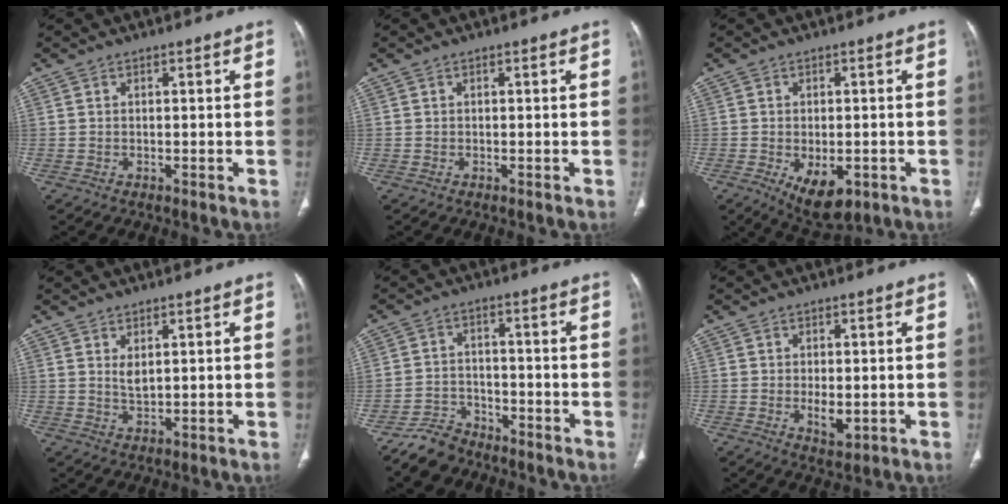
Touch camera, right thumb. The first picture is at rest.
{"total": 0.0}
{"total": 8.0, "force": [-2.8, 4.4, 6.1], "torque": [-0.083, -0.003, -0.028]}
{"total": 2.6, "force": [1.1, 1.1, 2.1], "torque": [-0.037, -0.013, 0.026]}
{"total": 5.8, "force": [-5.0, 2.9, 0.6], "torque": [-0.003, 0.027, -0.096]}
{"total": 3.9, "force": [-0.5, 2.1, 3.2], "torque": [-0.049, -0.009, -0.003]}